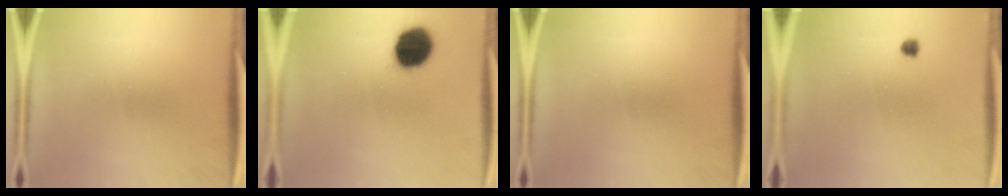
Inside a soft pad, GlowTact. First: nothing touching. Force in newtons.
{"total": 12.9}
{"total": 0.0}
{"total": 1.2}